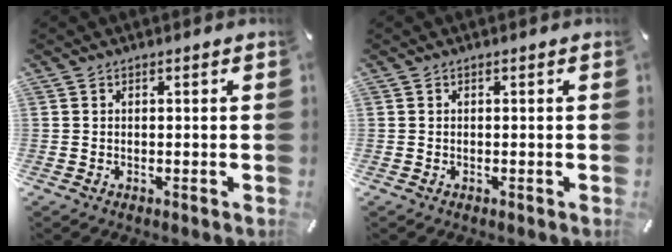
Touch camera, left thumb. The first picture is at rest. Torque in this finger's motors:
{"motor_torque": [-0.01, 0.01, 0.00, 0.00, 0.00]}